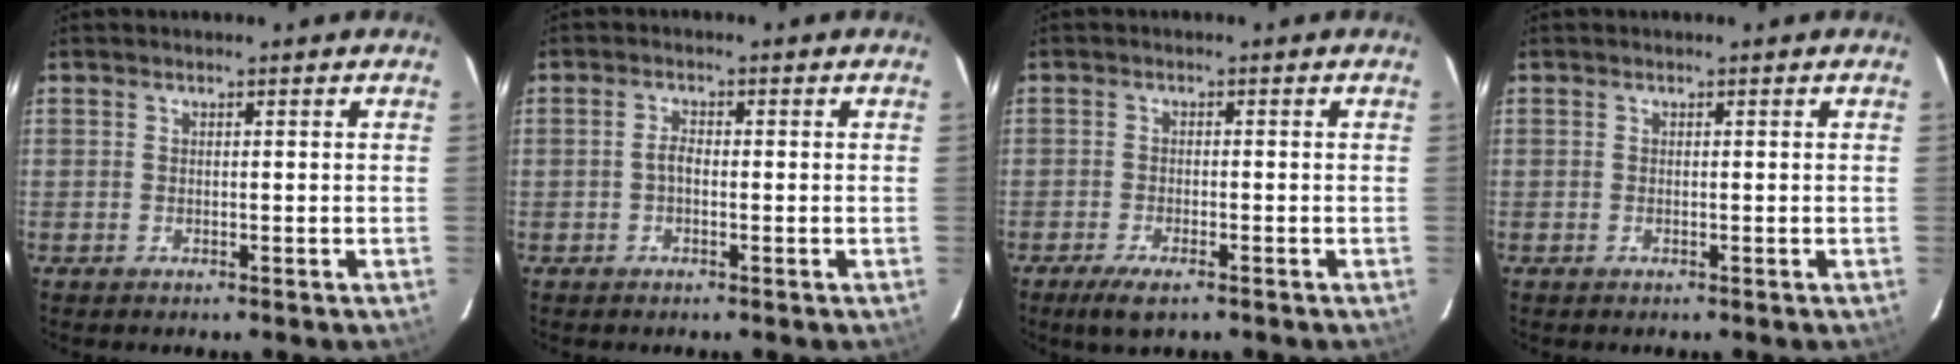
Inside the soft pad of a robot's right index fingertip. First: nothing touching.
{"total": 1.7, "force": [-0.4, 0.9, 1.4], "torque": [-0.029, 0.007, -0.010]}
{"total": 4.6, "force": [-3.2, 1.2, 3.1], "torque": [-0.073, -0.014, -0.059]}
{"total": 0.0}